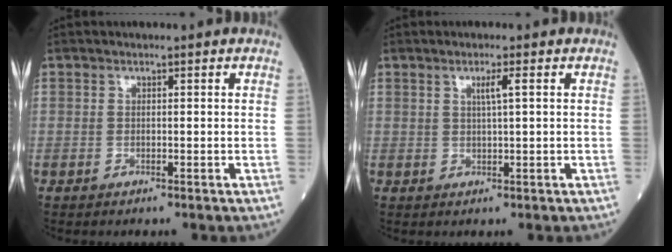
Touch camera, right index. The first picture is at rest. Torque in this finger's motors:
{"motor_torque": [-0.01, 0.00, 0.01, 0.04]}